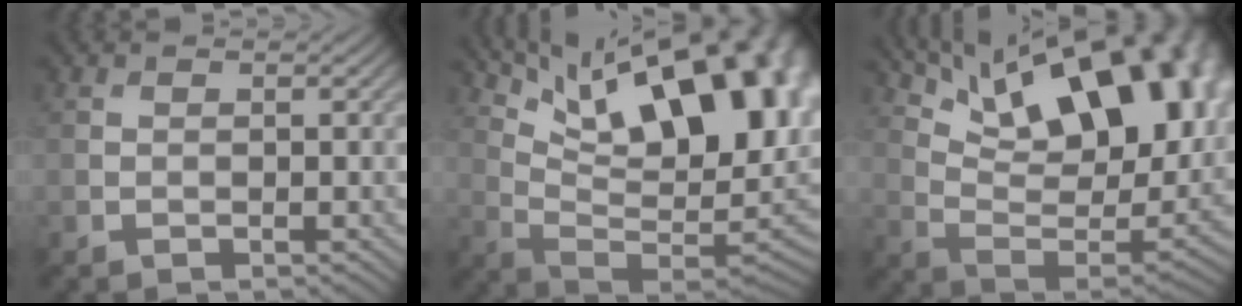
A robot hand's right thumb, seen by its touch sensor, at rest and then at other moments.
{"total": 21.4, "force": [9.5, 8.8, 17.0], "torque": [-0.245, 0.036, 0.154]}
{"total": 21.1, "force": [11.0, 9.3, 15.5], "torque": [-0.232, 0.036, 0.172]}